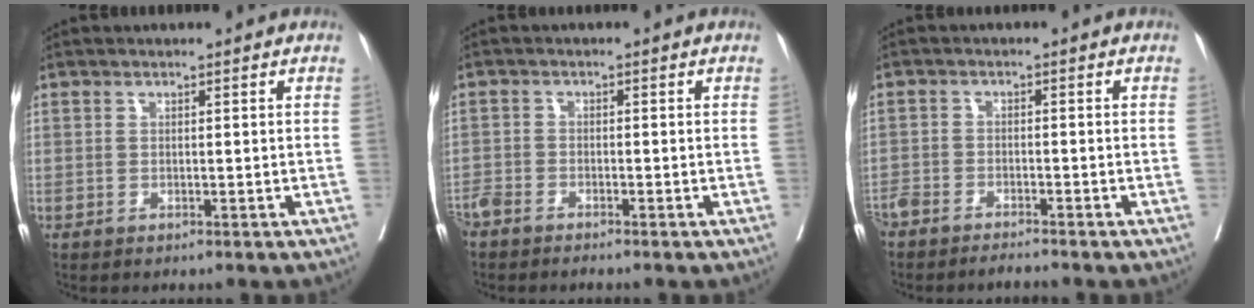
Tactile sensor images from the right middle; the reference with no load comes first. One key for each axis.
{"total": 3.4, "fx": -3.1, "fy": 0.7, "fz": 1.3, "tx": -0.020, "ty": -0.007, "tz": -0.059}
{"total": 4.5, "fx": -4.2, "fy": 0.5, "fz": 1.5, "tx": -0.022, "ty": -0.005, "tz": -0.074}